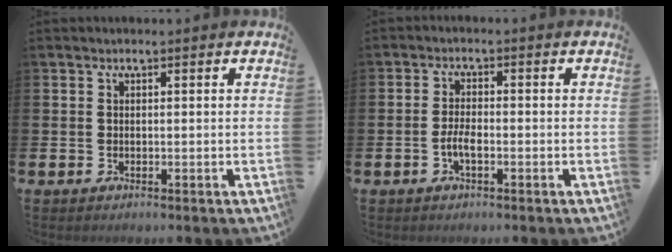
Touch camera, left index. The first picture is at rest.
{"total": 2.5, "force": [-0.9, 0.8, 2.1], "torque": [-0.043, 0.000, -0.021]}